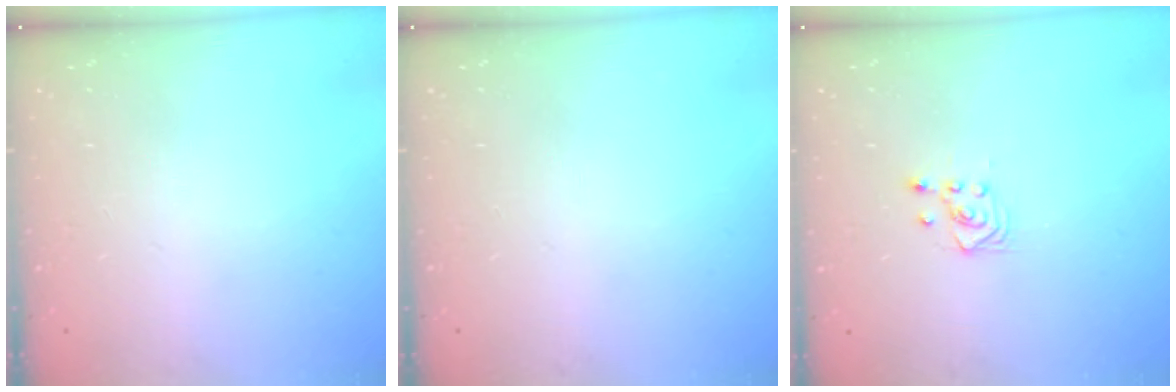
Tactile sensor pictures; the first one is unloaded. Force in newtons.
{"total": 0.0}
{"total": 3.4, "press": 3.0, "slide": 1.5}